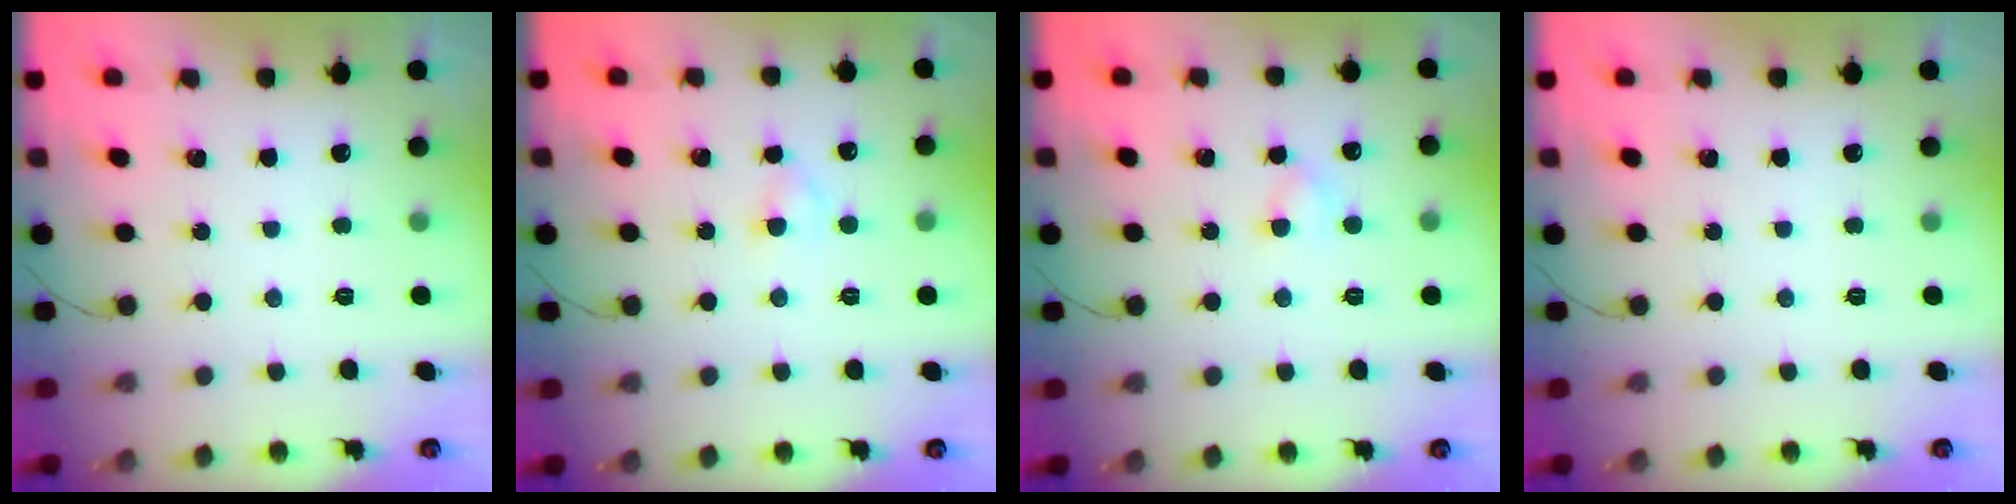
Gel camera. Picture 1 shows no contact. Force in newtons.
{"total": 1.6, "press": 1.4, "slide": 0.9}
{"total": 3.1, "press": 2.9, "slide": 1.1}
{"total": 0.0}